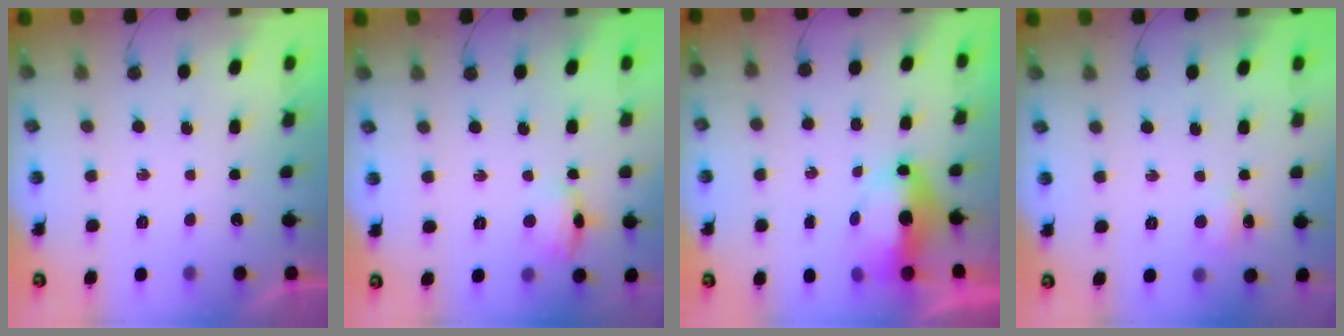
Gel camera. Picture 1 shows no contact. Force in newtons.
{"total": 7.8, "press": 7.7, "slide": 1.2}
{"total": 11.1, "press": 9.2, "slide": 6.3}
{"total": 6.6, "press": 6.6, "slide": 0.9}